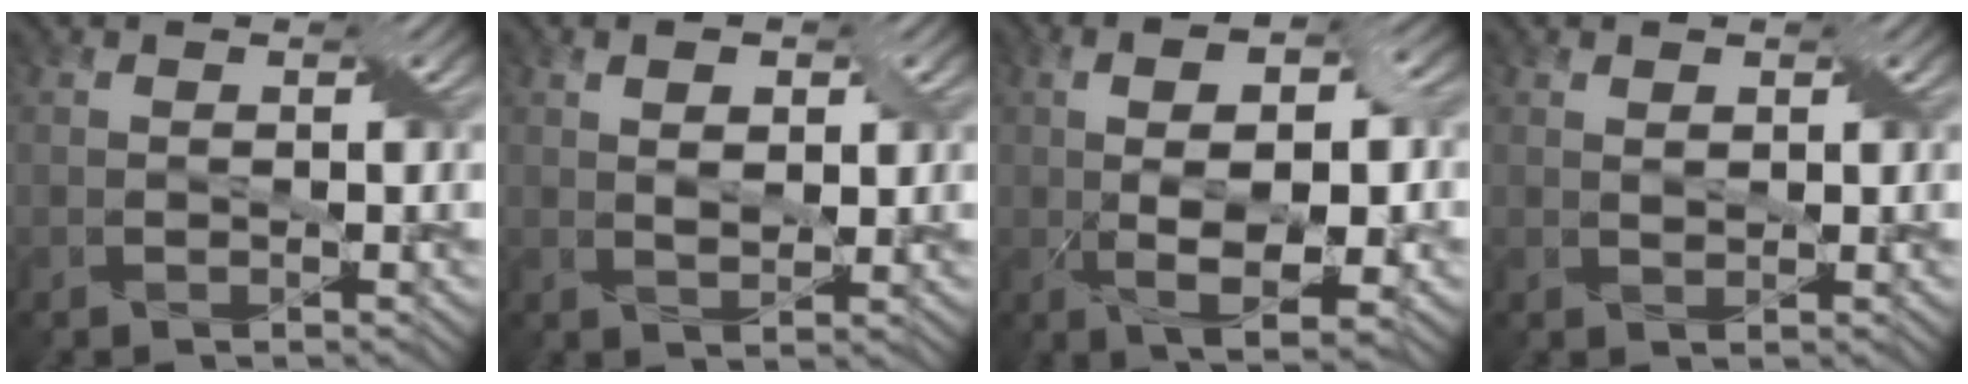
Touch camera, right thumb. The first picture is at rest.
{"total": 3.2, "force": [1.1, 1.6, 2.5], "torque": [-0.044, -0.004, 0.023]}
{"total": 10.3, "force": [-0.7, 4.1, 9.4], "torque": [-0.161, 0.006, -0.009]}
{"total": 1.0, "force": [0.6, 0.4, 0.6], "torque": [-0.015, -0.001, 0.014]}